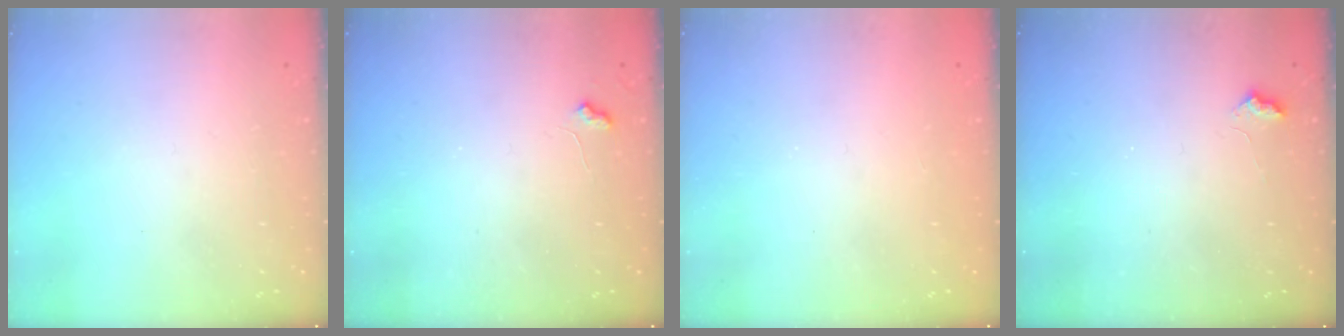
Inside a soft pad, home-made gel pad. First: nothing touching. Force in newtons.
{"total": 4.5, "press": 4.5, "slide": 0.6}
{"total": 0.9, "press": 0.9, "slide": 0.3}
{"total": 2.8, "press": 2.7, "slide": 0.6}